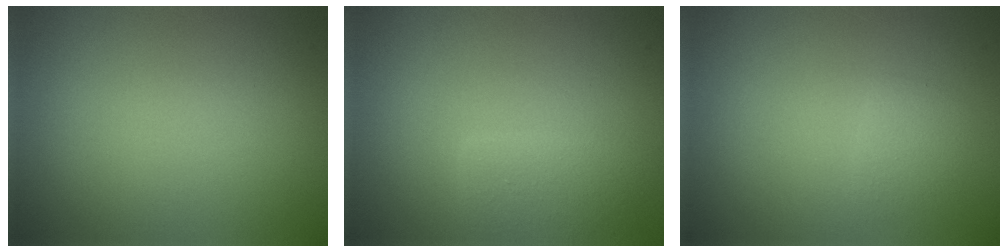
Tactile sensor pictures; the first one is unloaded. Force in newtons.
{"total": 2.6, "press": 2.6, "slide": 0.1}
{"total": 1.2, "press": 1.2, "slide": 0.1}